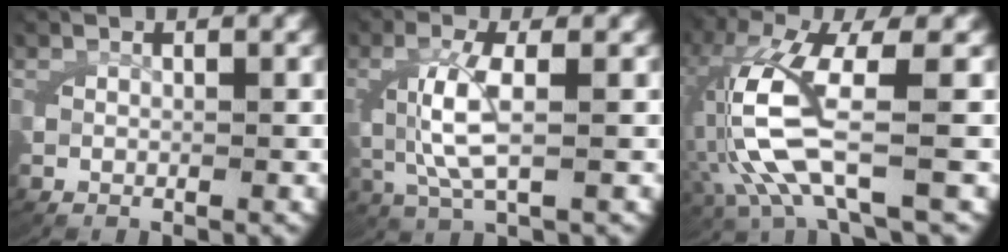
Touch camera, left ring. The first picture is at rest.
{"total": 4.1, "force": [0.0, 1.4, 3.8], "torque": [-0.099, -0.009, 0.010]}
{"total": 7.7, "force": [0.1, 2.9, 7.1], "torque": [-0.185, -0.016, 0.018]}